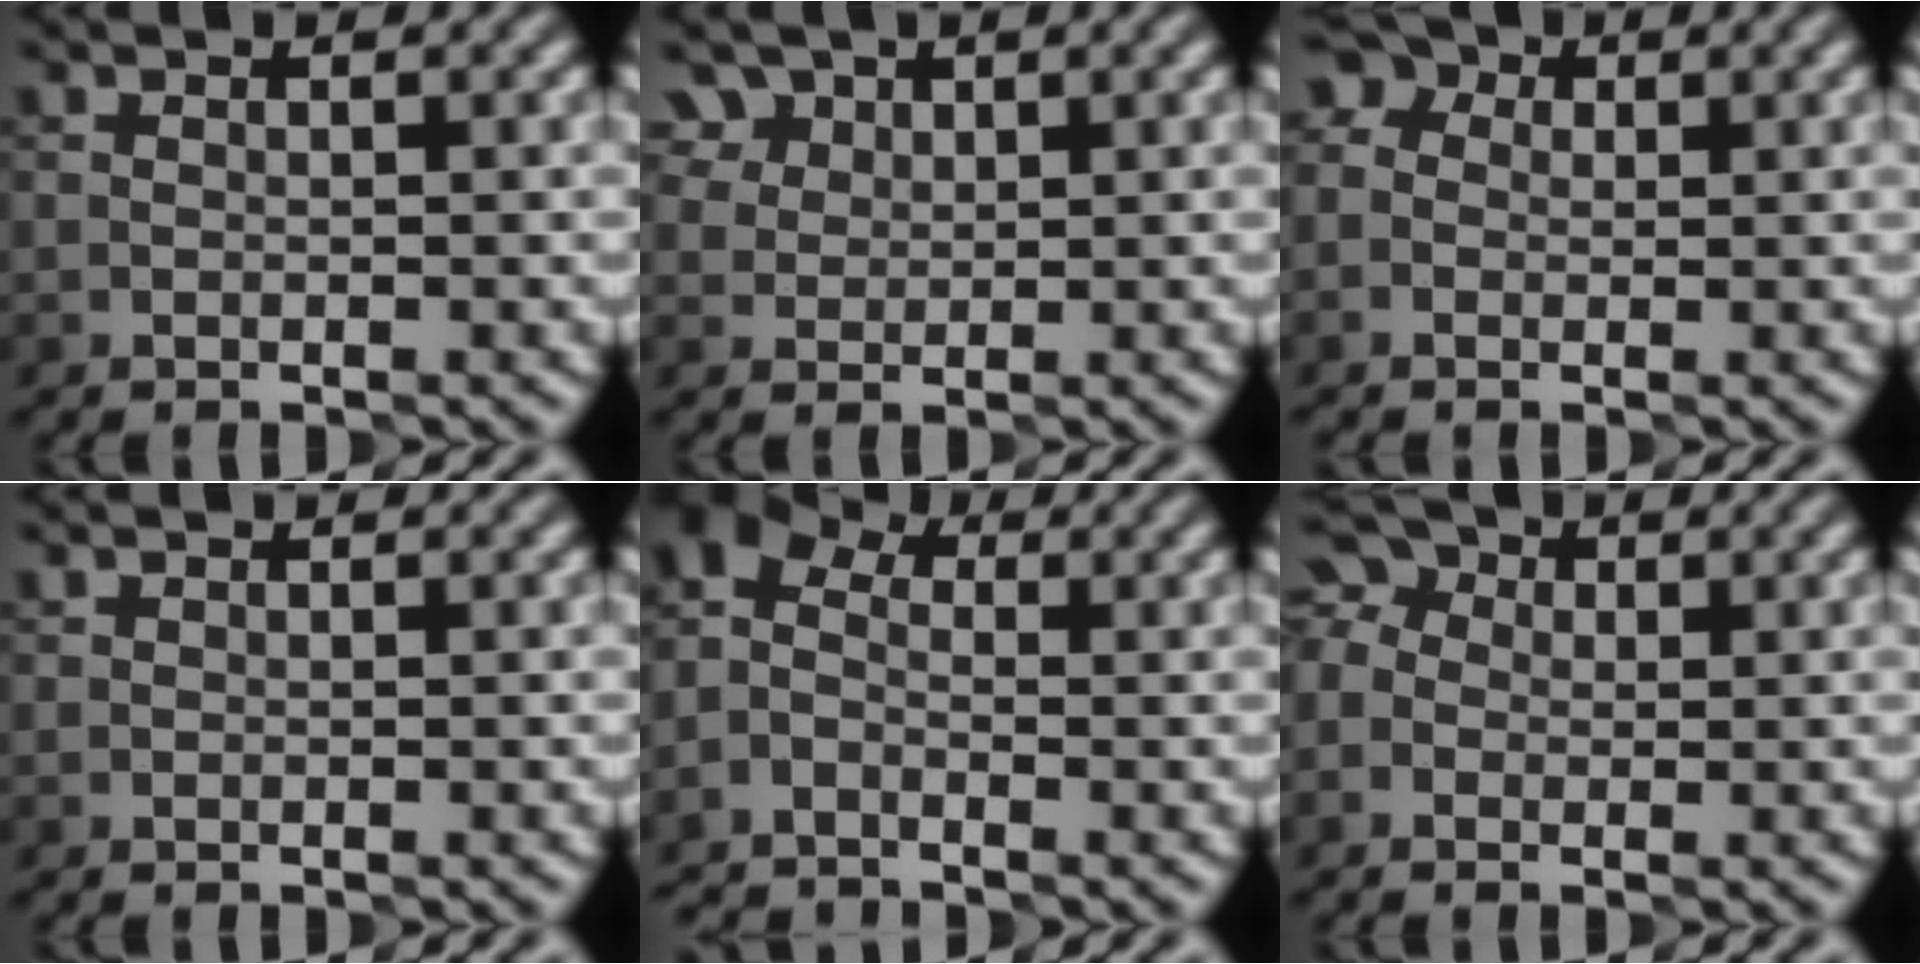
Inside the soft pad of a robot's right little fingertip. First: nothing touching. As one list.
[{"total": 5.2, "force": [3.3, 3.5, 1.9], "torque": [-0.050, 0.009, 0.060]}, {"total": 3.1, "force": [0.8, 2.6, 1.5], "torque": [-0.019, 0.020, -0.010]}, {"total": 0.0}, {"total": 3.8, "force": [-2.1, 2.5, 2.0], "torque": [-0.053, 0.001, -0.056]}, {"total": 4.0, "force": [0.7, 3.3, 2.2], "torque": [-0.034, 0.026, -0.011]}]